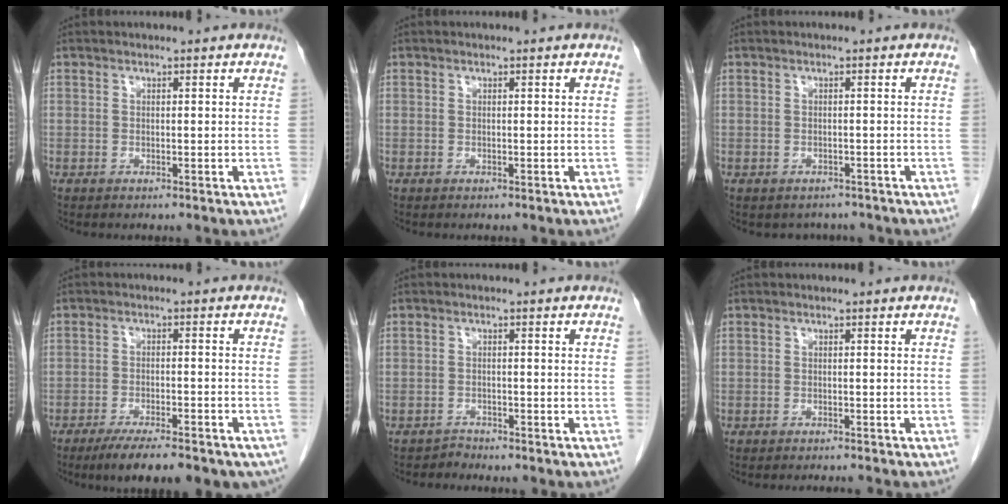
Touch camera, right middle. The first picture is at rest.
{"total": 0.0}
{"total": 2.9, "force": [-2.5, 1.5, 0.1], "torque": [-0.001, 0.006, -0.033]}
{"total": 12.0, "force": [-9.2, 2.8, 7.1], "torque": [-0.086, -0.007, -0.129]}
{"total": 0.6, "force": [0.0, 0.1, -0.6], "torque": [0.015, -0.005, 0.000]}
{"total": 2.4, "force": [-2.2, -0.5, 0.6], "torque": [-0.003, -0.003, -0.029]}